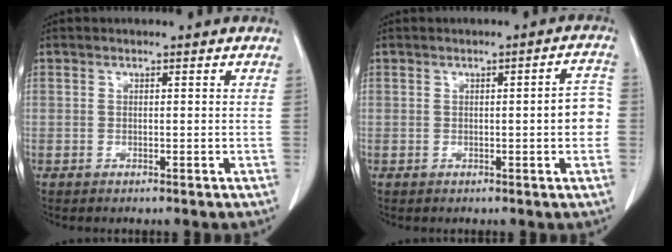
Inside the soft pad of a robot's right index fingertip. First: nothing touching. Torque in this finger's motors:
{"motor_torque": [0.57, -0.24, 0.32, 0.06]}